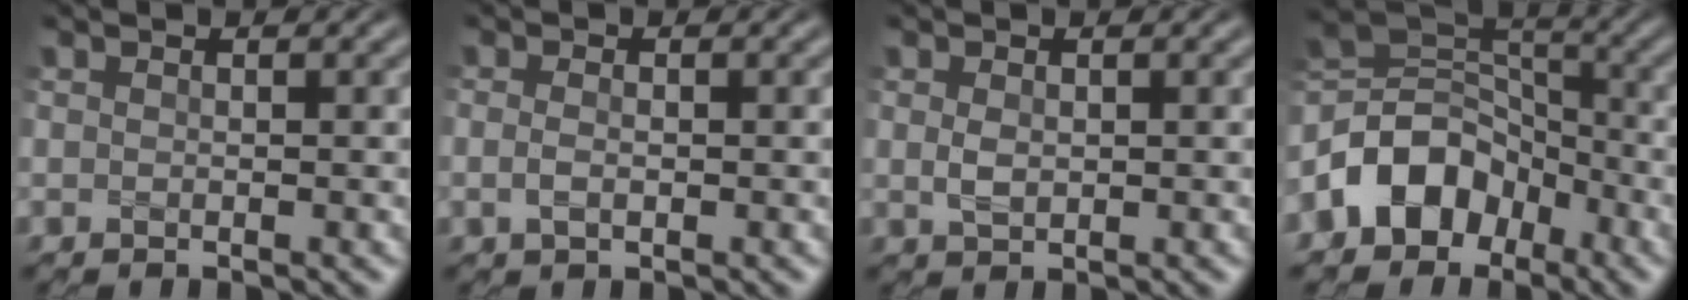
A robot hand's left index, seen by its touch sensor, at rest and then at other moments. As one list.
[{"total": 1.4, "force": [-0.2, 0.8, 1.1], "torque": [-0.026, -0.001, -0.006]}, {"total": 1.5, "force": [0.2, 1.0, 1.1], "torque": [-0.027, -0.001, 0.006]}, {"total": 7.5, "force": [-3.8, 5.5, 3.4], "torque": [-0.047, 0.011, -0.084]}]